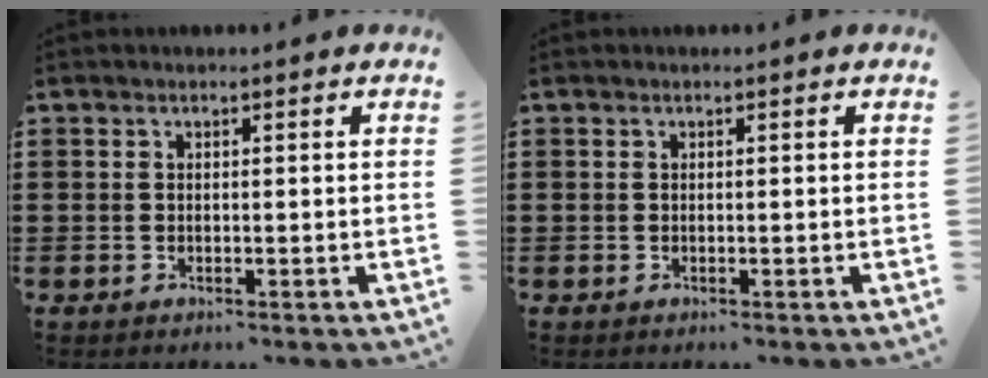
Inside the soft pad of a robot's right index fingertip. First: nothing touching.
{"total": 0.0}